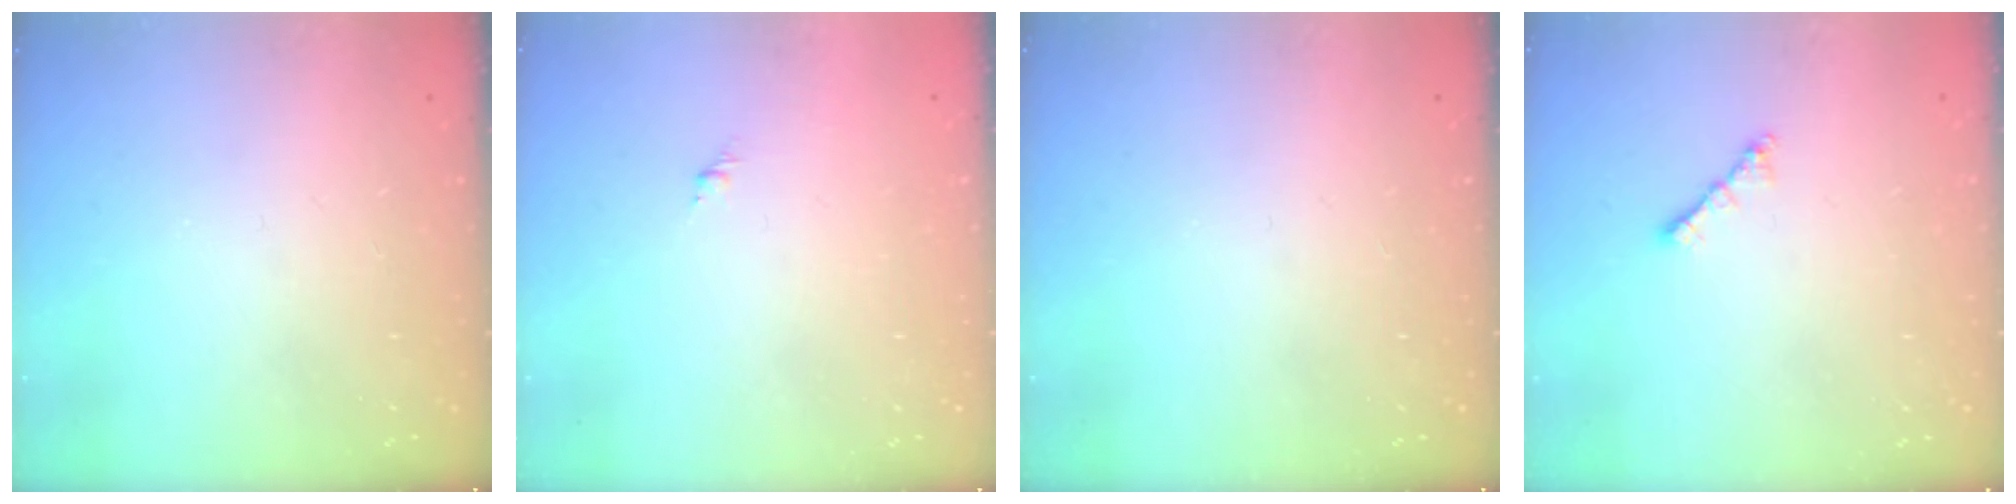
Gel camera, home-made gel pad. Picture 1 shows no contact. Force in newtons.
{"total": 1.3, "press": 1.2, "slide": 0.5}
{"total": 0.0}
{"total": 2.0, "press": 1.9, "slide": 0.6}